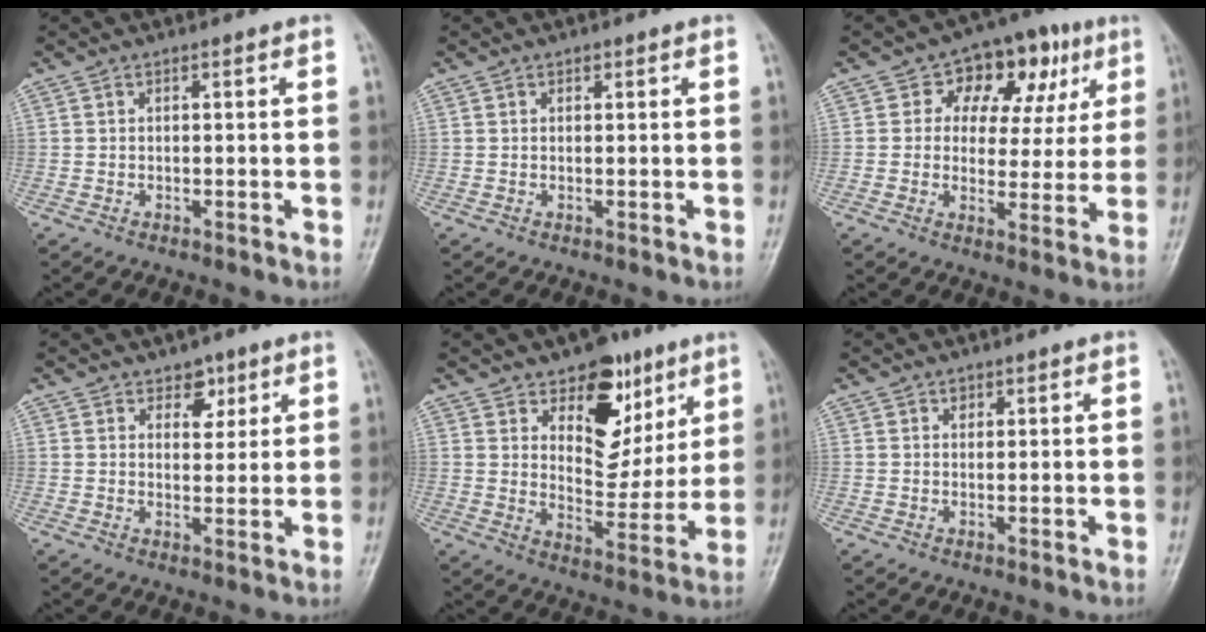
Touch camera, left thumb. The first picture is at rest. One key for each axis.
{"total": 0.7, "fx": 0.4, "fy": 0.5, "fz": 0.3, "tx": -0.002, "ty": -0.001, "tz": 0.005}
{"total": 13.7, "fx": 5.2, "fy": 9.4, "fz": 8.5, "tx": -0.056, "ty": 0.006, "tz": 0.070}
{"total": 4.3, "fx": 2.5, "fy": 2.9, "fz": 1.9, "tx": 0.002, "ty": -0.014, "tz": 0.038}
{"total": 14.3, "fx": 7.6, "fy": 8.6, "fz": 8.5, "tx": -0.070, "ty": -0.044, "tz": 0.122}
{"total": 1.1, "fx": 0.6, "fy": 0.8, "fz": 0.3, "tx": 0.004, "ty": -0.003, "tz": 0.010}